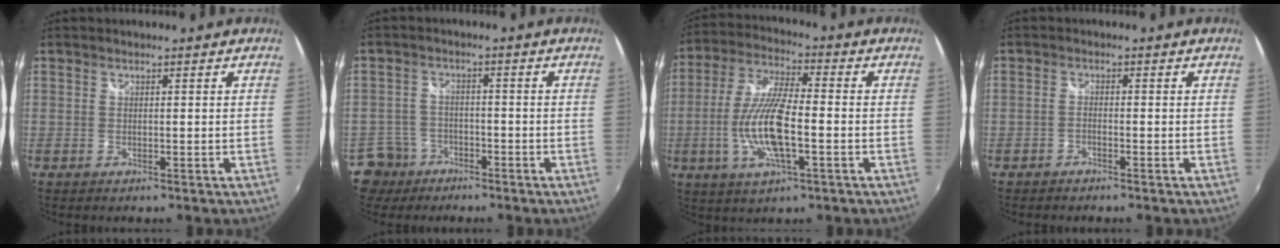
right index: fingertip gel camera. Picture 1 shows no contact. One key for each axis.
{"total": 5.6, "fx": -3.5, "fy": 4.3, "fz": 0.0, "tx": -0.012, "ty": 0.019, "tz": -0.067}
{"total": 13.7, "fx": -2.8, "fy": 4.0, "fz": 12.8, "tx": -0.261, "ty": -0.005, "tz": -0.054}
{"total": 1.3, "fx": -1.2, "fy": 0.4, "fz": 0.5, "tx": -0.016, "ty": 0.001, "tz": -0.027}